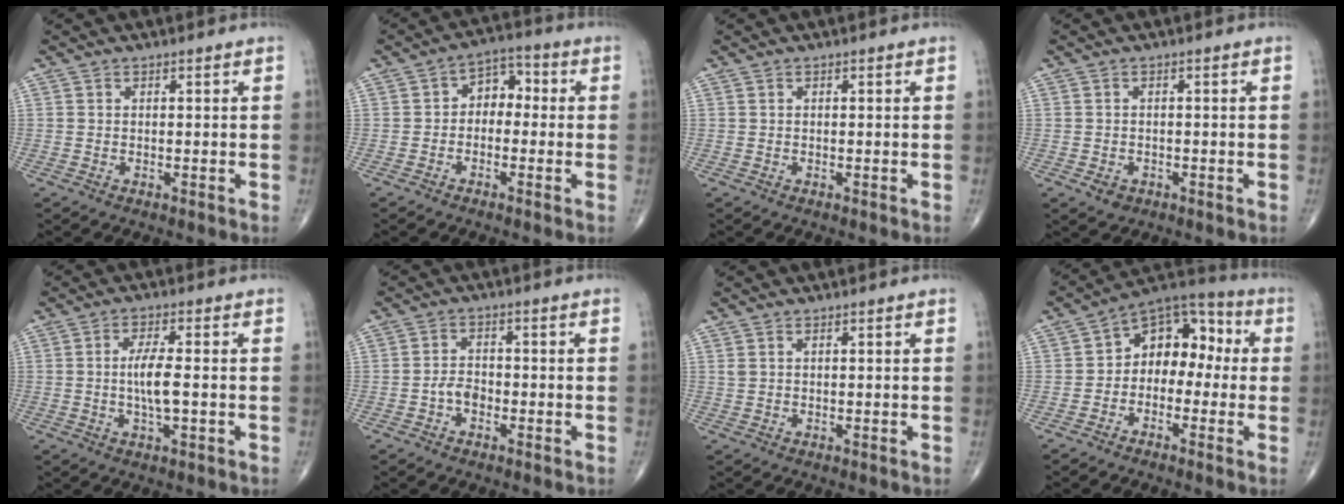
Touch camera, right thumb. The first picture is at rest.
{"total": 5.8, "force": [-0.5, 4.2, 4.0], "torque": [-0.030, 0.030, -0.025]}
{"total": 0.0}
{"total": 2.2, "force": [-0.9, 1.7, 1.0], "torque": [-0.009, 0.003, -0.009]}
{"total": 5.8, "force": [-0.3, 1.5, 5.6], "torque": [-0.113, -0.001, -0.009]}
{"total": 3.1, "force": [-1.3, 2.1, 1.9], "torque": [-0.023, 0.013, -0.029]}
{"total": 1.0, "force": [0.5, 0.6, 0.7], "torque": [-0.015, 0.007, 0.015]}
{"total": 11.3, "force": [-0.2, 7.9, 8.1], "torque": [-0.075, 0.047, -0.026]}